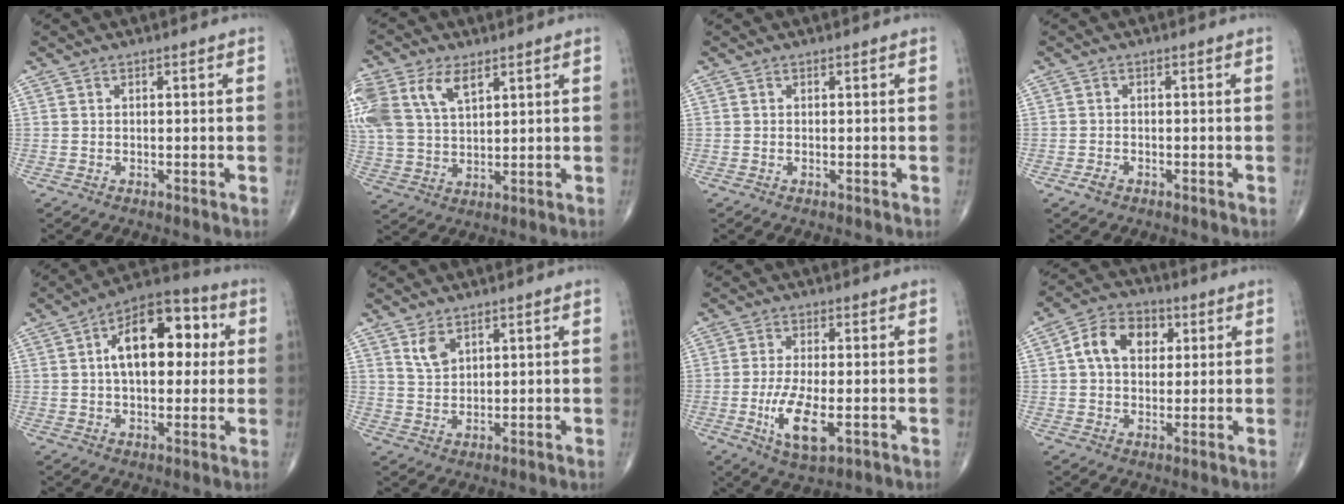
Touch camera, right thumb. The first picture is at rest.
{"total": 15.6, "force": [7.0, 9.2, 10.5], "torque": [-0.254, 0.007, 0.137]}
{"total": 0.0}
{"total": 1.7, "force": [-1.0, 1.1, 0.9], "torque": [-0.021, 0.004, -0.018]}
{"total": 16.3, "force": [3.1, 9.0, 13.2], "torque": [-0.171, 0.025, 0.041]}
{"total": 3.7, "force": [2.3, 2.1, 2.1], "torque": [-0.033, -0.014, 0.051]}
{"total": 8.8, "force": [-2.3, 3.2, 7.9], "torque": [-0.156, -0.013, -0.038]}
{"total": 10.1, "force": [2.4, 7.2, 6.5], "torque": [-0.091, 0.011, 0.035]}